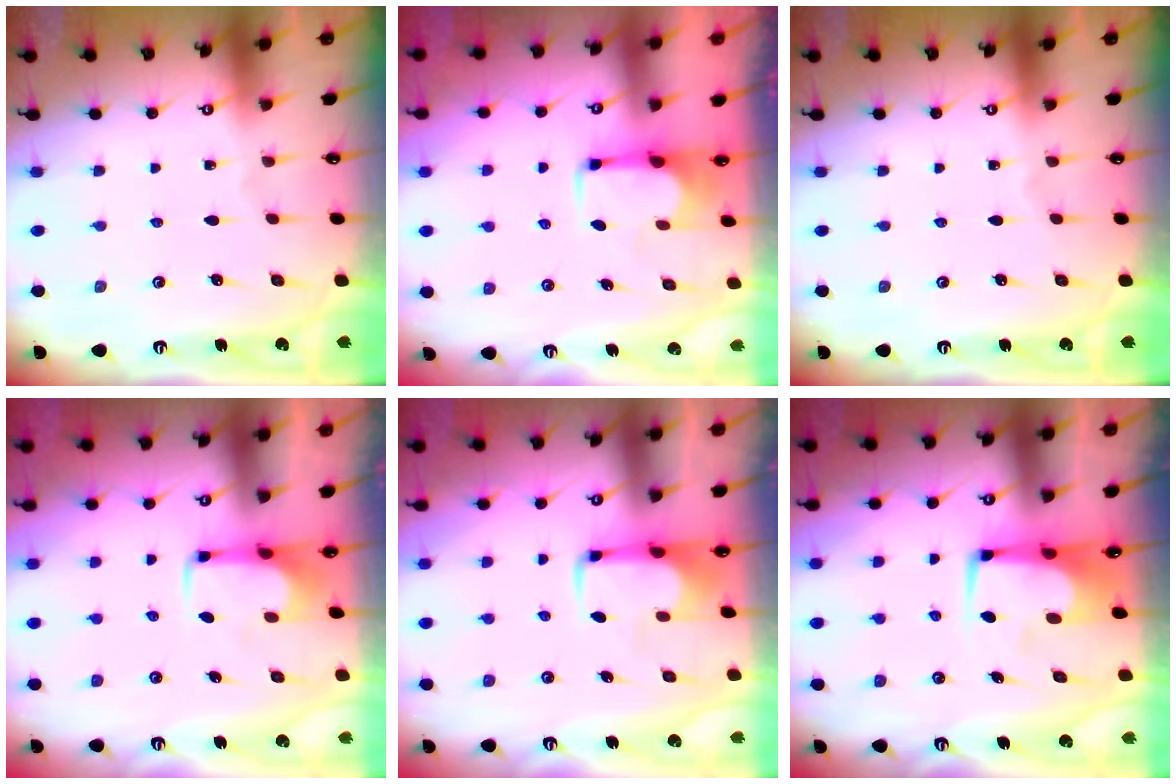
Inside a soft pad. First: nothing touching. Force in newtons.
{"total": 1.8, "press": 1.6, "slide": 0.8}
{"total": 0.0}
{"total": 2.1, "press": 2.1, "slide": 0.4}
{"total": 1.6, "press": 1.5, "slide": 0.5}
{"total": 6.5, "press": 6.4, "slide": 0.9}